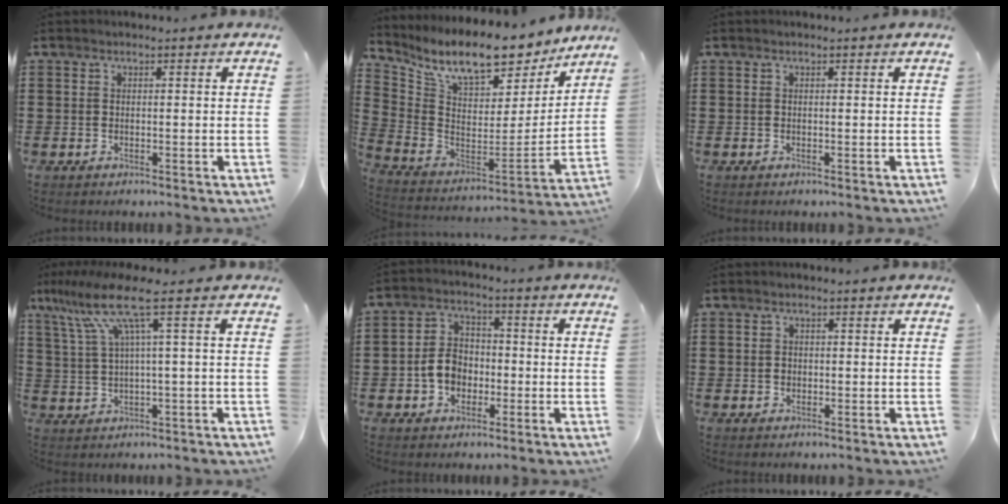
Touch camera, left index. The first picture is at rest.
{"total": 11.1, "force": [9.2, 2.9, 5.5], "torque": [-0.132, -0.071, 0.157]}
{"total": 0.0}
{"total": 9.4, "force": [3.5, 0.6, 8.8], "torque": [-0.206, -0.016, 0.048]}
{"total": 5.7, "force": [-1.5, 4.3, 3.4], "torque": [-0.081, 0.007, -0.033]}
{"total": 0.9, "force": [0.1, 0.7, 0.5], "torque": [-0.013, 0.004, 0.003]}